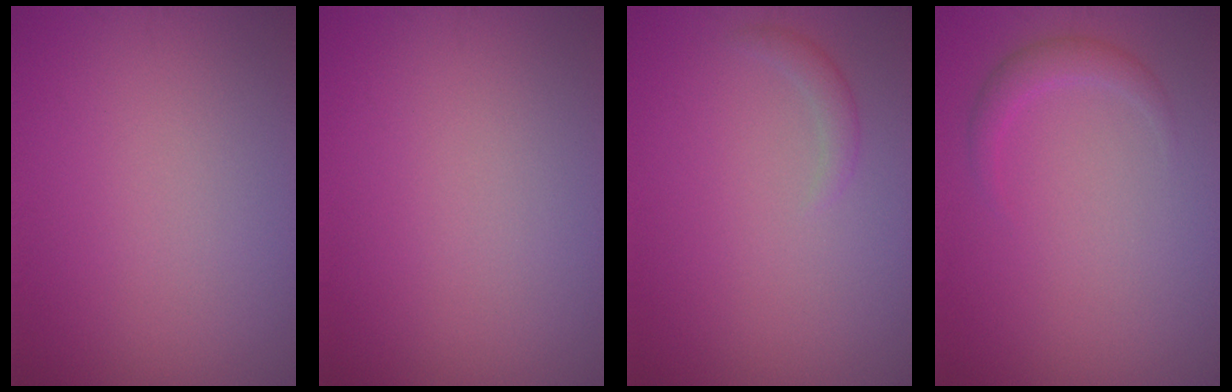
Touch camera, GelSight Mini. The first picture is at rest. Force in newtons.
{"total": 0.0}
{"total": 1.1, "press": 1.1, "slide": 0.1}
{"total": 1.6, "press": 1.6, "slide": 0.1}